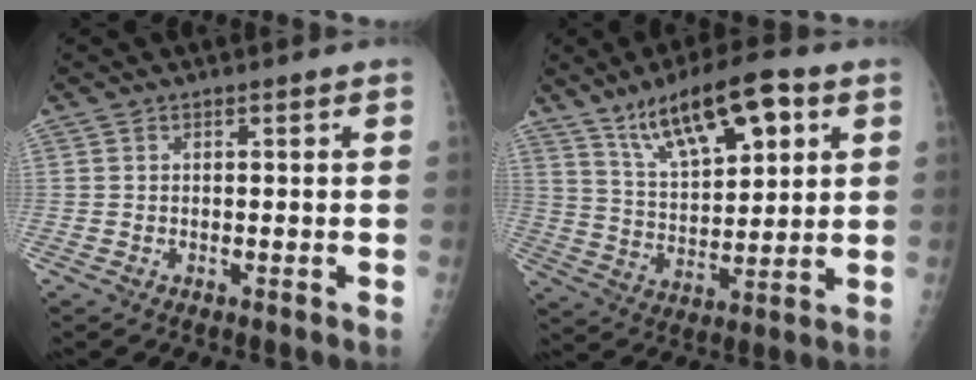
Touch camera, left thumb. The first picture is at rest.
{"total": 15.8, "force": [8.3, 6.0, 12.1], "torque": [-0.168, -0.025, 0.145]}